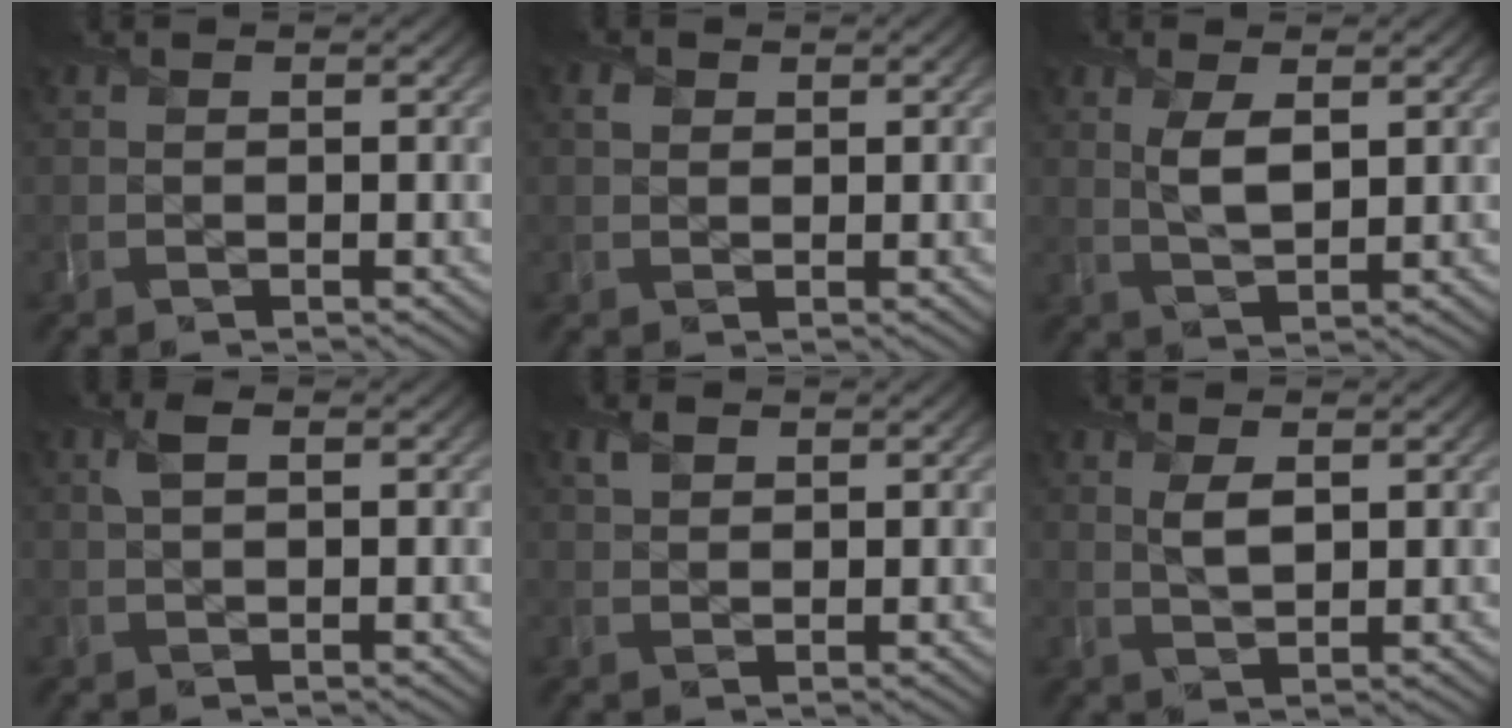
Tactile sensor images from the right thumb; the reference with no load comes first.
{"total": 1.1, "force": [0.6, 1.0, 0.2], "torque": [-0.006, 0.002, 0.010]}
{"total": 3.8, "force": [1.3, 1.6, 3.1], "torque": [-0.071, -0.003, 0.028]}
{"total": 1.6, "force": [0.5, 0.7, 1.3], "torque": [-0.033, 0.006, 0.010]}
{"total": 1.7, "force": [1.1, 1.1, 0.6], "torque": [-0.018, 0.003, 0.022]}
{"total": 2.6, "force": [1.0, 1.1, 2.1], "torque": [-0.047, -0.003, 0.023]}